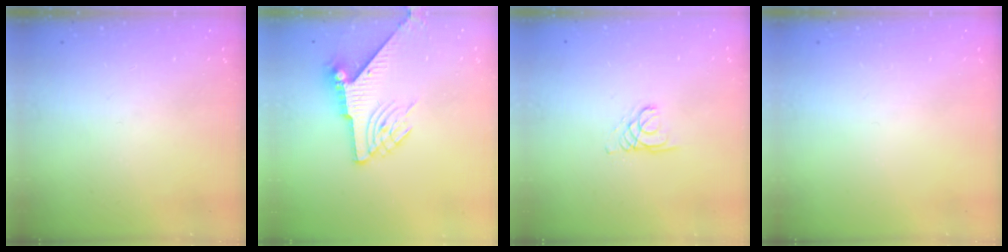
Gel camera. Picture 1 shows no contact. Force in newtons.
{"total": 8.6, "press": 8.6, "slide": 0.6}
{"total": 1.4, "press": 1.3, "slide": 0.1}
{"total": 0.0}